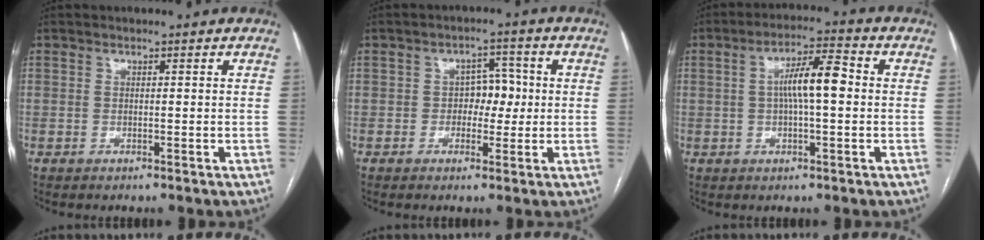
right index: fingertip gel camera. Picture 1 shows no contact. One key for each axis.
{"total": 4.3, "fx": -0.2, "fy": 3.0, "fz": 3.1, "tx": -0.038, "ty": 0.016, "tz": -0.004}
{"total": 7.5, "fx": 0.5, "fy": 1.3, "fz": 7.3, "tx": -0.132, "ty": 0.020, "tz": 0.005}